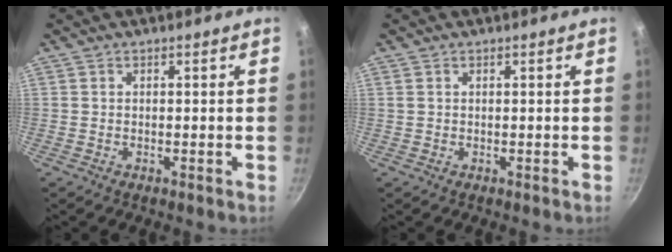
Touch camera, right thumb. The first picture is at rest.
{"total": 0.5, "force": [0.3, 0.4, 0.3], "torque": [-0.006, 0.007, 0.007]}